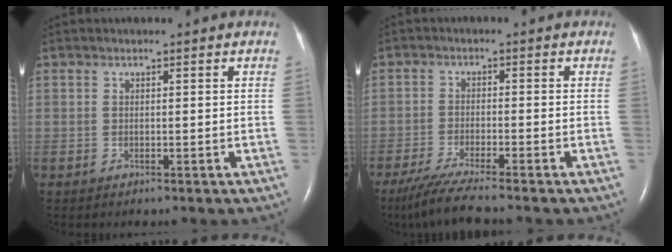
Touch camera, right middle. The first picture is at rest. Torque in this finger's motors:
{"motor_torque": [0.35, -0.35, 0.03, 0.04]}